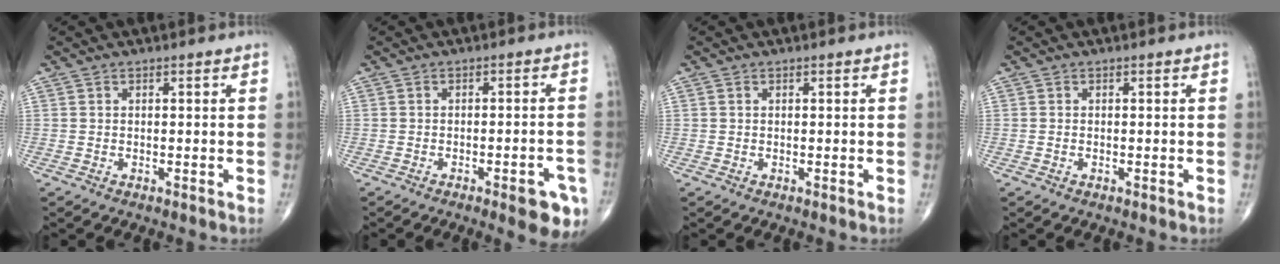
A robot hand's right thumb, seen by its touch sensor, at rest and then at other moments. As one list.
[{"total": 7.1, "force": [-3.7, 2.0, 5.7], "torque": [-0.052, 0.013, -0.042]}, {"total": 0.0}, {"total": 0.0}]